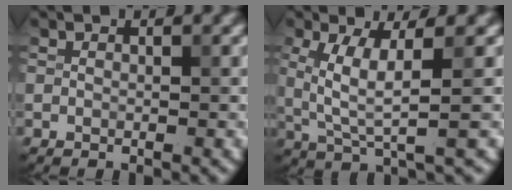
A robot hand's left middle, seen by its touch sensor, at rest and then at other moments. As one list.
[{"total": 4.6, "force": [0.8, 0.8, 4.5], "torque": [-0.102, -0.004, 0.021]}]